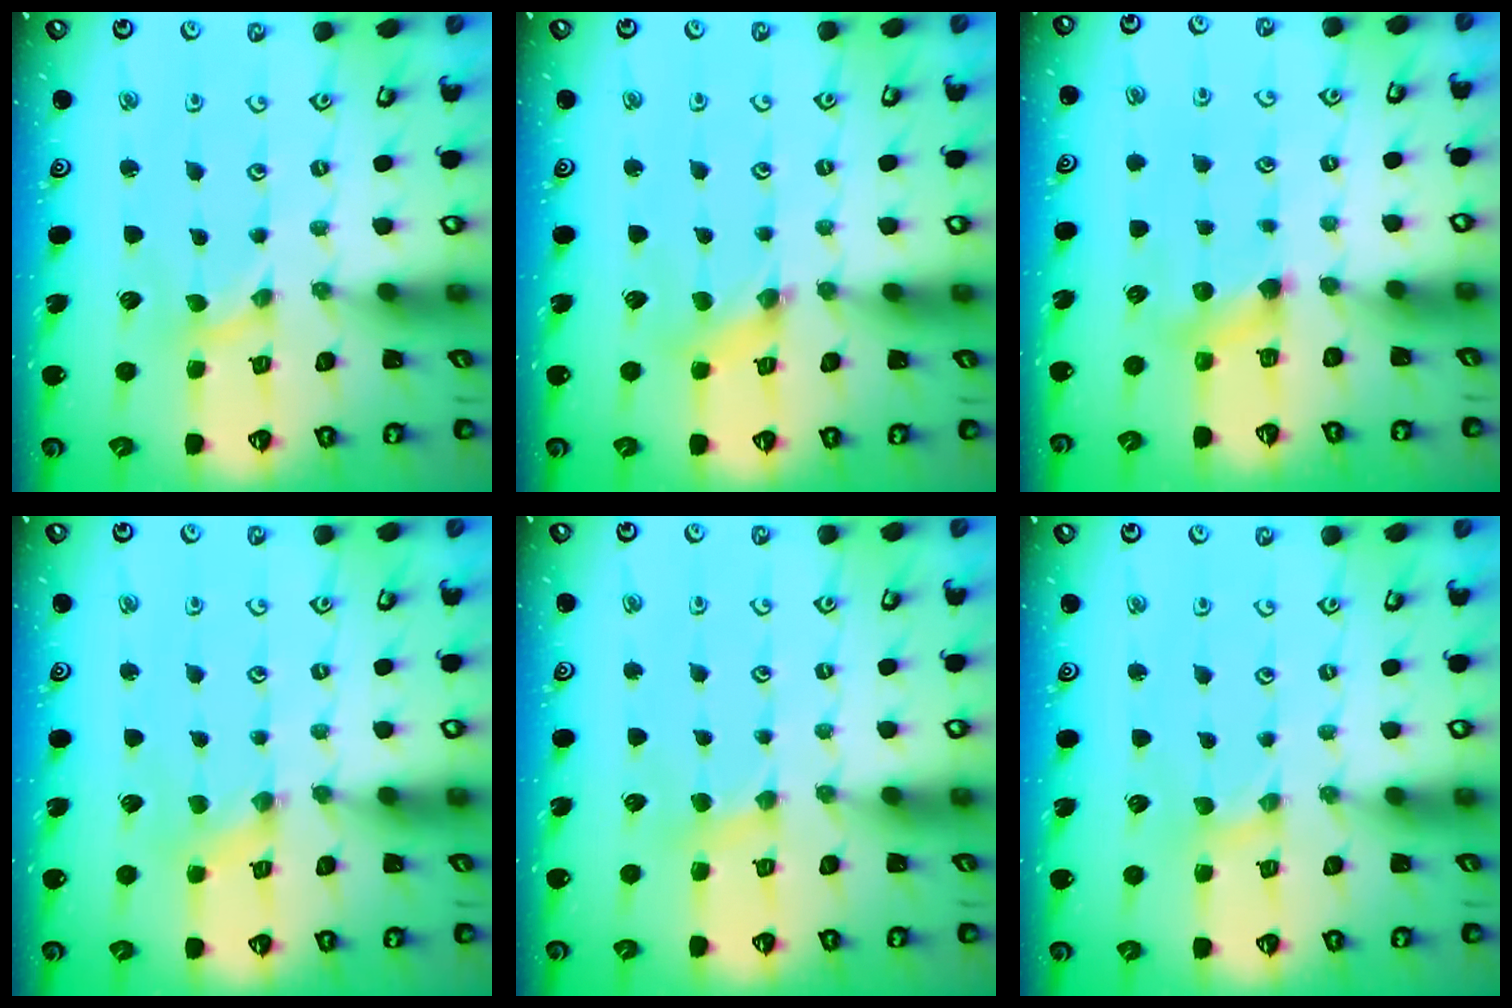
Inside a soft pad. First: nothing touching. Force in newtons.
{"total": 1.8, "press": 1.8, "slide": 0.3}
{"total": 5.2, "press": 5.1, "slide": 0.6}
{"total": 1.0, "press": 1.0, "slide": 0.1}
{"total": 3.4, "press": 3.3, "slide": 0.5}
{"total": 0.0}